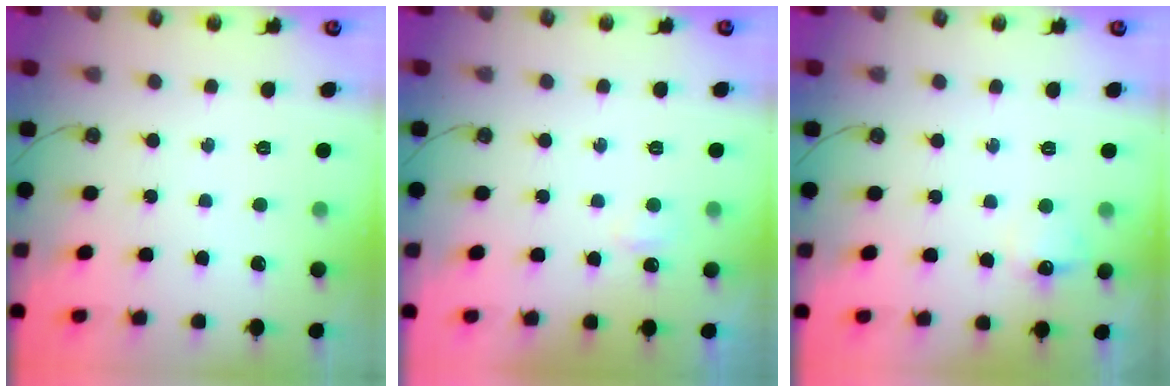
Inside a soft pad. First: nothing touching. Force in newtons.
{"total": 3.0, "press": 2.9, "slide": 0.6}
{"total": 7.8, "press": 7.7, "slide": 1.0}